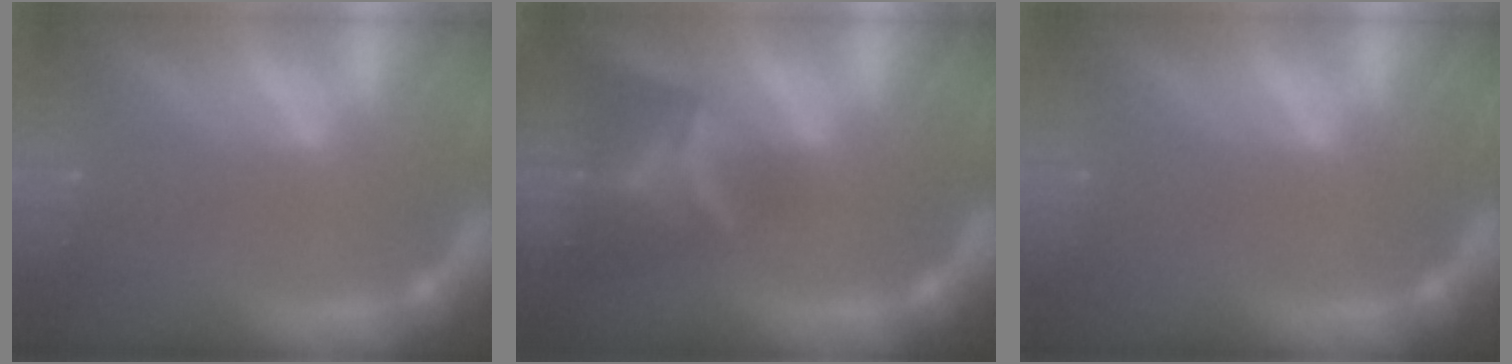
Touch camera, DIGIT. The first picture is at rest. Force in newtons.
{"total": 6.9}
{"total": 0.0}